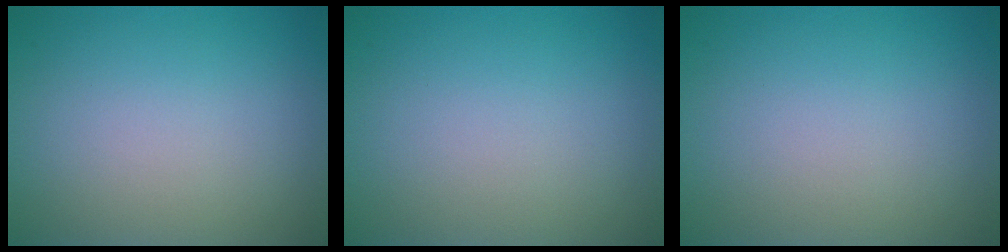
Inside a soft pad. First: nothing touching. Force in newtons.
{"total": 0.0}
{"total": 0.0}